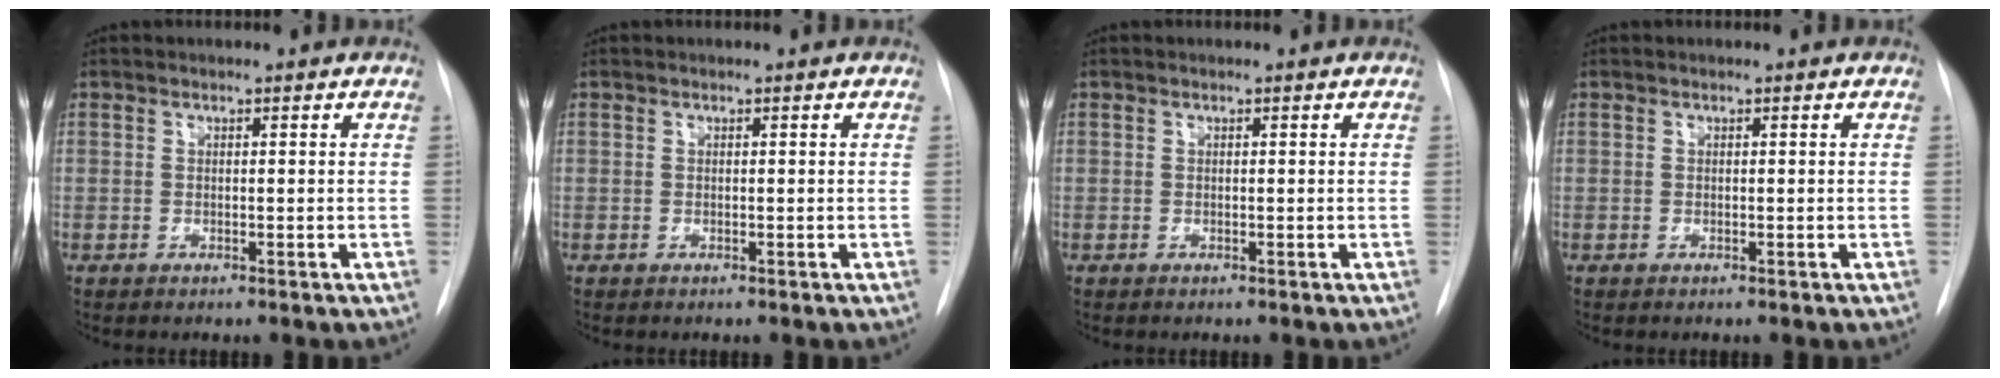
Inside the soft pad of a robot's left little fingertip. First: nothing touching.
{"total": 0.0}
{"total": 0.0}
{"total": 0.0}